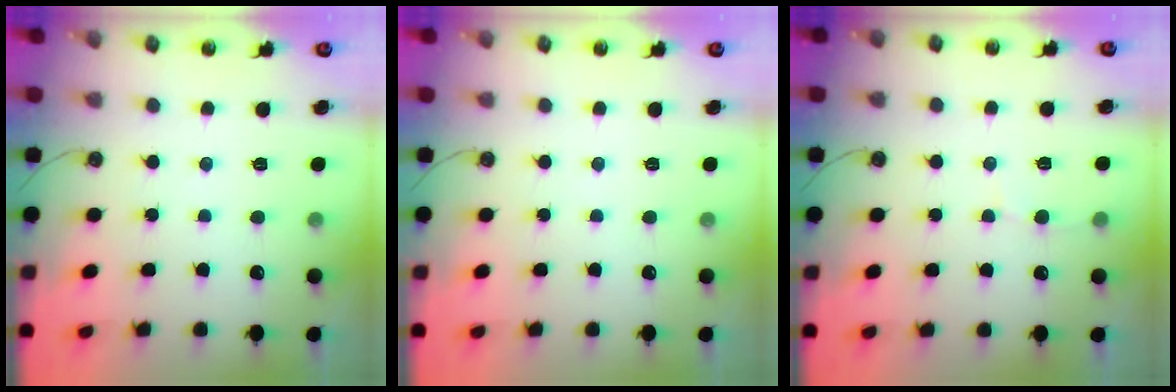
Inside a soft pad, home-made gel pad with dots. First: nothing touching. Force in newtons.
{"total": 0.0}
{"total": 4.9, "press": 4.9, "slide": 0.5}